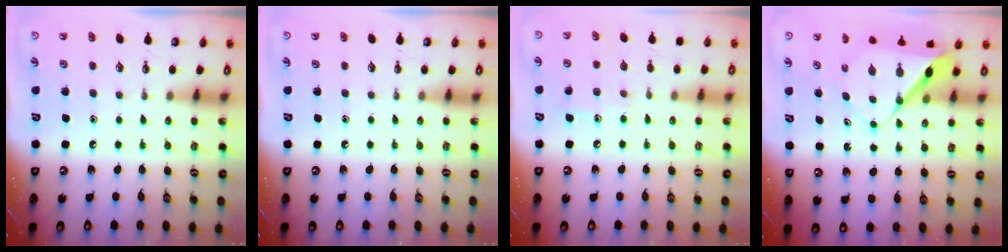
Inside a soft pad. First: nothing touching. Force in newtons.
{"total": 0.0}
{"total": 7.3, "press": 7.3, "slide": 0.3}
{"total": 8.4, "press": 8.4, "slide": 0.8}